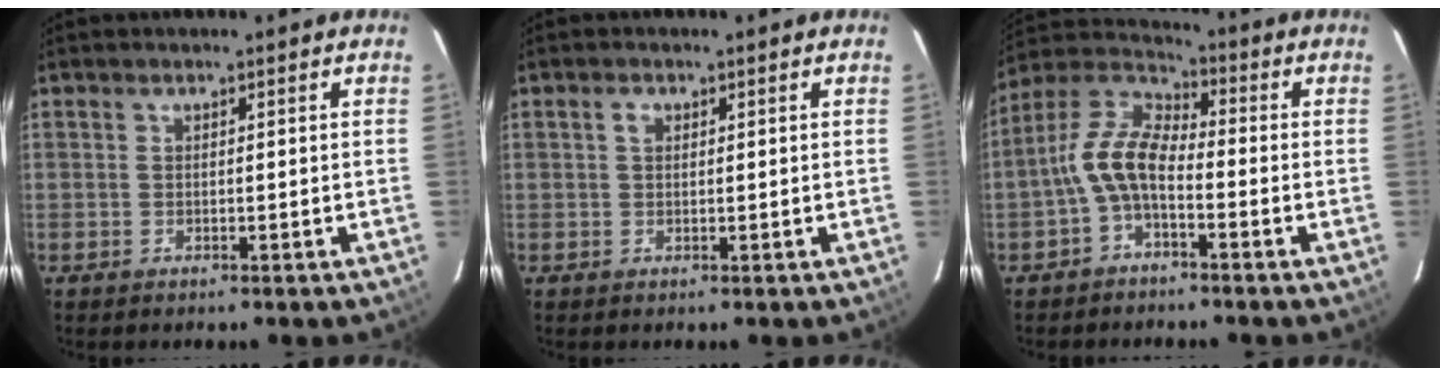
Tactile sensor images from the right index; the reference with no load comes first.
{"total": 1.3, "force": [0.4, 1.0, 0.8], "torque": [-0.013, 0.007, 0.006]}
{"total": 8.6, "force": [-2.9, 4.1, 6.9], "torque": [-0.152, 0.021, -0.064]}